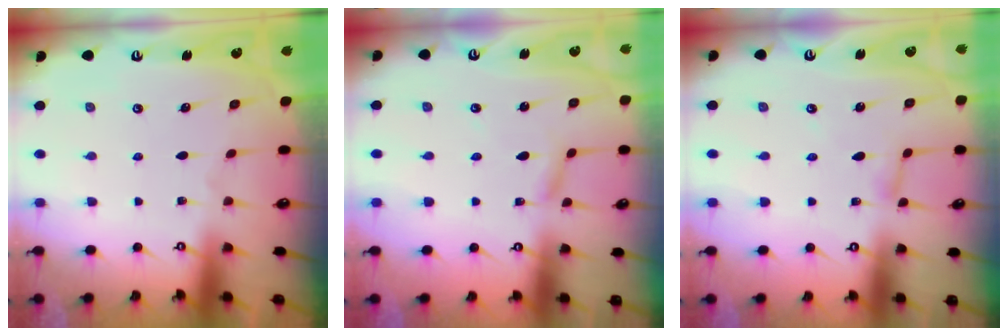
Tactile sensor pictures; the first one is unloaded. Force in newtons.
{"total": 3.0, "press": 3.0, "slide": 0.4}
{"total": 2.4, "press": 2.4, "slide": 0.1}